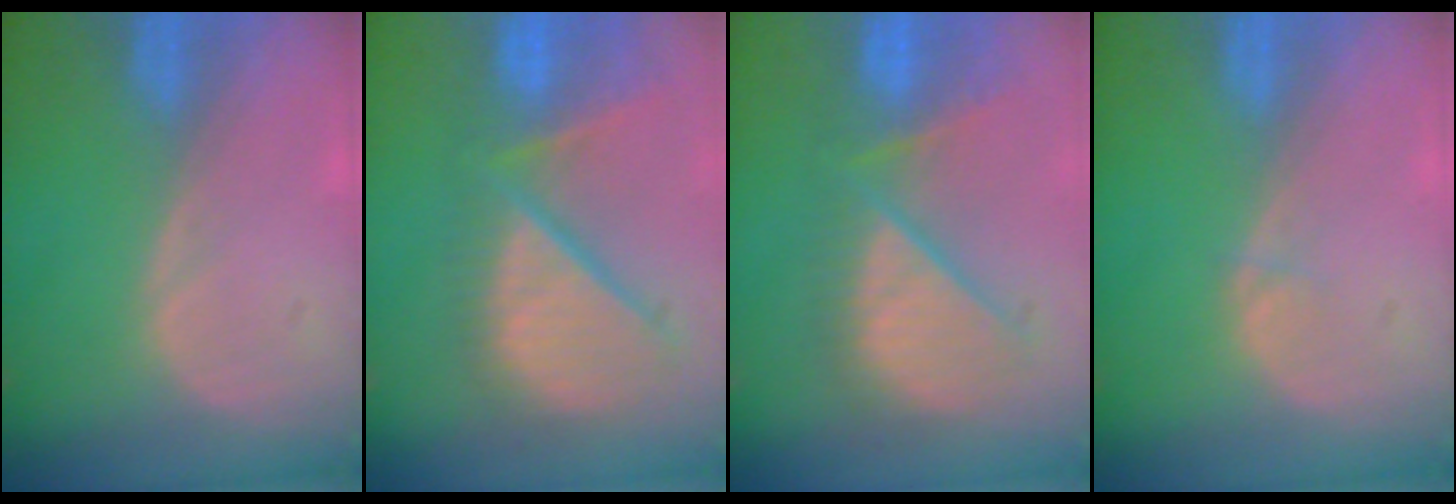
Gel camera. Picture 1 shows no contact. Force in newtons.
{"total": 12.3, "press": 10.6, "slide": 6.3}
{"total": 10.0, "press": 9.4, "slide": 3.2}
{"total": 0.5, "press": 0.5, "slide": 0.1}